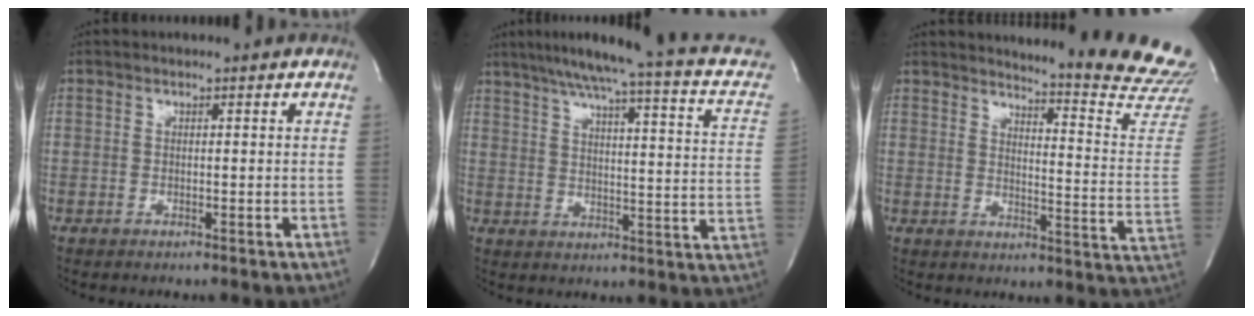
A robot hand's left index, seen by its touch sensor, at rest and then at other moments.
{"total": 20.5, "force": [16.1, 1.6, 12.7], "torque": [-0.186, -0.019, 0.187]}
{"total": 18.8, "force": [18.2, -0.6, 4.8], "torque": [-0.066, -0.161, 0.196]}